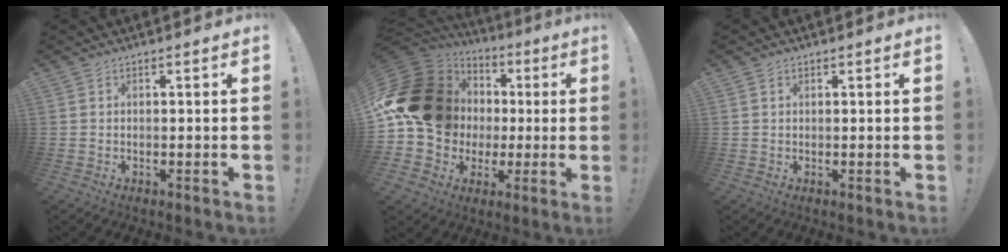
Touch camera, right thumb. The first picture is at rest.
{"total": 22.2, "force": [2.0, 18.4, 12.3], "torque": [-0.189, -0.001, 0.077]}
{"total": 0.8, "force": [0.6, 0.5, 0.3], "torque": [0.003, -0.003, 0.009]}